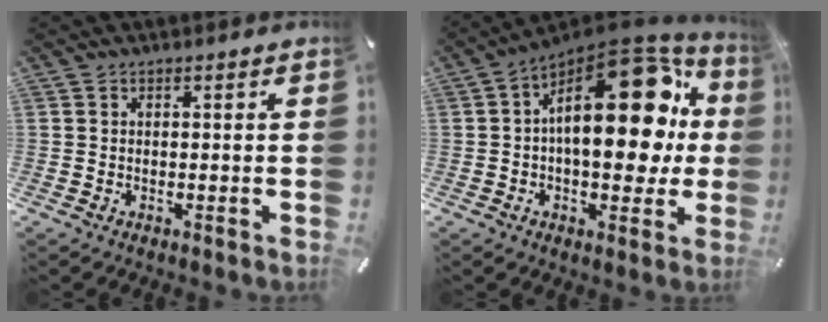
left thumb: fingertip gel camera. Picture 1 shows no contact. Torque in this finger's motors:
{"motor_torque": [1.74, 3.26, 1.68, -1.09, 0.63]}